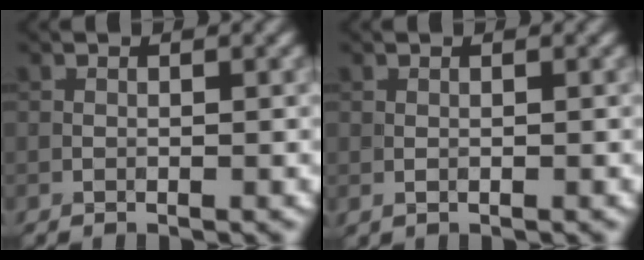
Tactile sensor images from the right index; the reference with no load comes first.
{"total": 0.0}